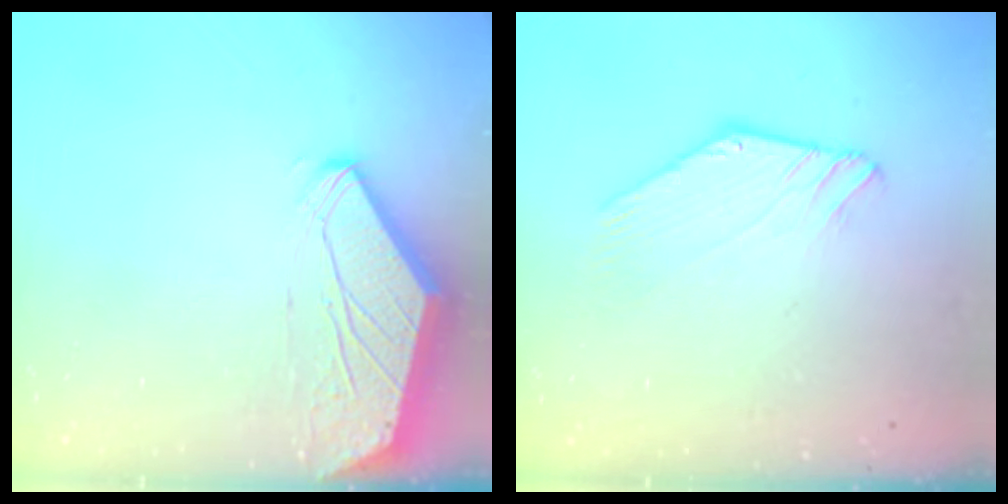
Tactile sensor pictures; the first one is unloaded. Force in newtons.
{"total": 1.5, "press": 1.5, "slide": 0.0}